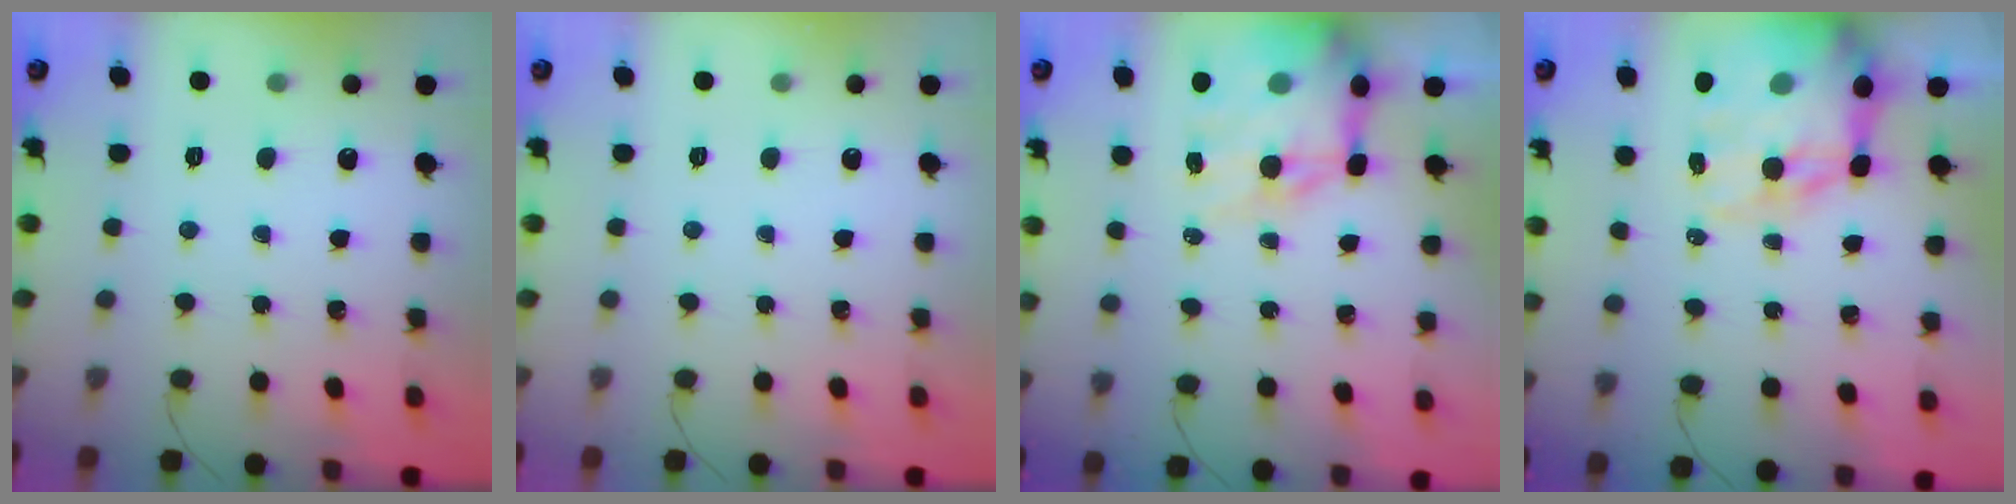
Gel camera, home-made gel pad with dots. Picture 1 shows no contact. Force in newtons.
{"total": 0.0}
{"total": 15.1, "press": 14.7, "slide": 3.6}
{"total": 20.1, "press": 19.5, "slide": 4.9}